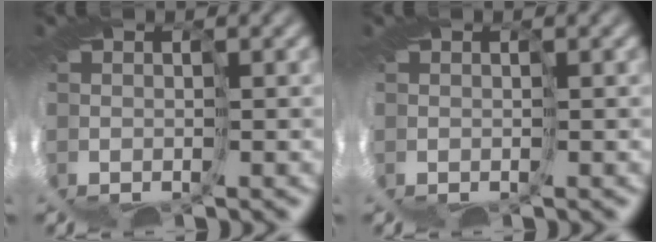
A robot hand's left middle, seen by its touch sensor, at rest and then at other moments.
{"total": 0.0}